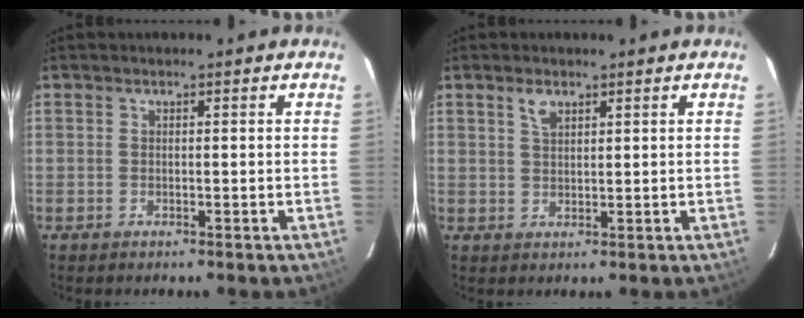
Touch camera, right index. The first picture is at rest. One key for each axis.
{"total": 2.5, "fx": 1.6, "fy": 1.2, "fz": 1.5, "tx": -0.027, "ty": 0.004, "tz": 0.031}